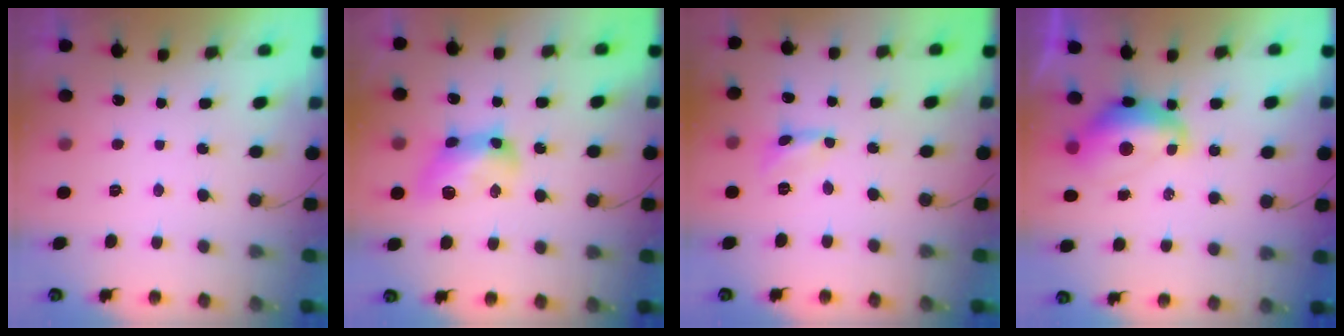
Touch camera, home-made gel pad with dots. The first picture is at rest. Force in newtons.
{"total": 12.2, "press": 12.2, "slide": 0.6}
{"total": 1.6, "press": 1.6, "slide": 0.1}
{"total": 11.4, "press": 11.4, "slide": 1.1}